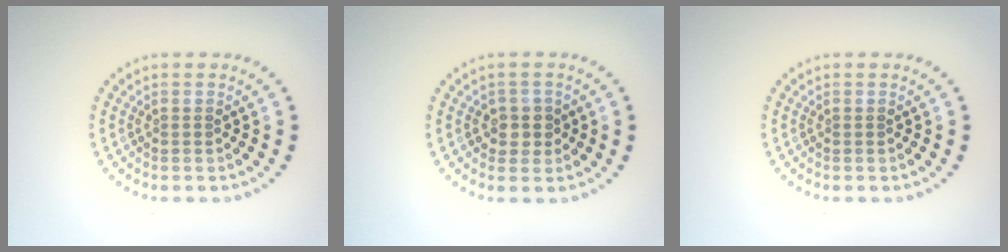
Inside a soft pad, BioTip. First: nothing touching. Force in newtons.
{"total": 1.9, "press": 1.8, "slide": 0.8}
{"total": 0.0}